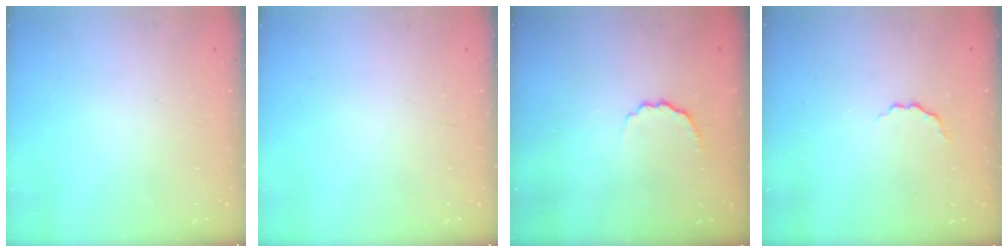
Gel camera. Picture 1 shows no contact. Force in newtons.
{"total": 0.0}
{"total": 4.0, "press": 3.9, "slide": 1.0}
{"total": 3.0, "press": 2.9, "slide": 0.9}